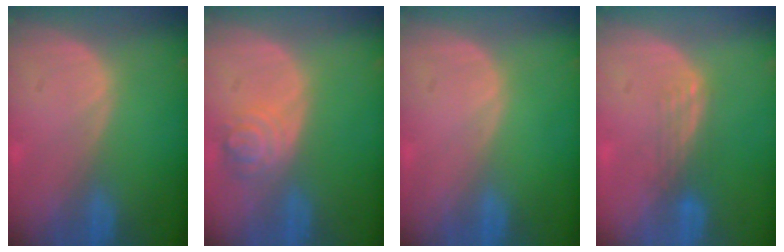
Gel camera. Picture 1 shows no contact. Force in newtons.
{"total": 4.3, "press": 4.1, "slide": 1.3}
{"total": 0.0}
{"total": 3.1, "press": 2.6, "slide": 1.7}